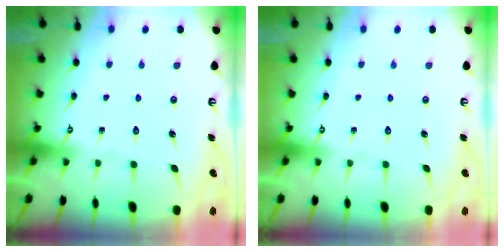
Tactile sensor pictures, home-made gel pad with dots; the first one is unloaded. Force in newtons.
{"total": 0.0}